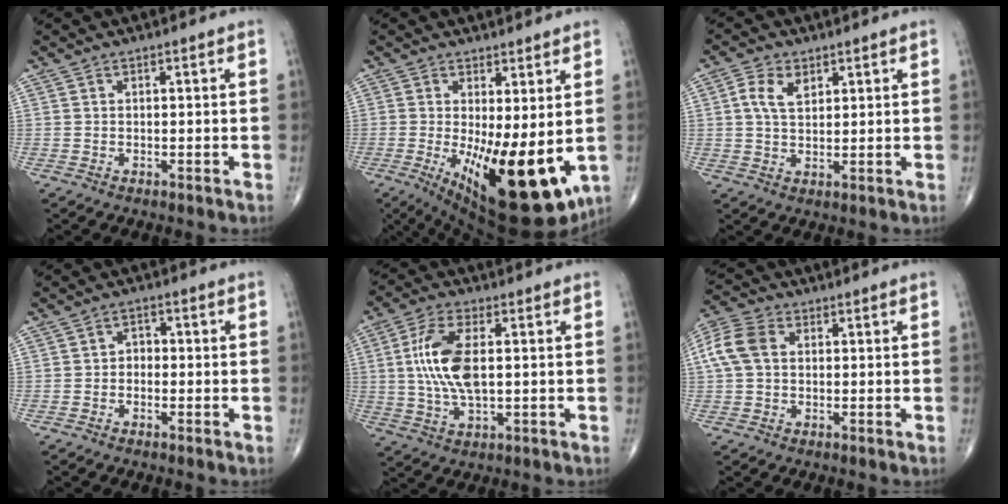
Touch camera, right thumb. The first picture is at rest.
{"total": 18.5, "force": [-3.4, 6.3, 17.0], "torque": [-0.227, -0.038, -0.027]}
{"total": 5.1, "force": [2.0, 3.1, 3.5], "torque": [-0.061, -0.005, 0.036]}
{"total": 2.1, "force": [-0.5, 1.7, 1.1], "torque": [-0.001, 0.010, -0.016]}
{"total": 11.2, "force": [1.2, 4.9, 10.0], "torque": [-0.211, 0.000, 0.026]}
{"total": 7.8, "force": [1.2, 5.5, 5.4], "torque": [-0.125, 0.024, 0.019]}